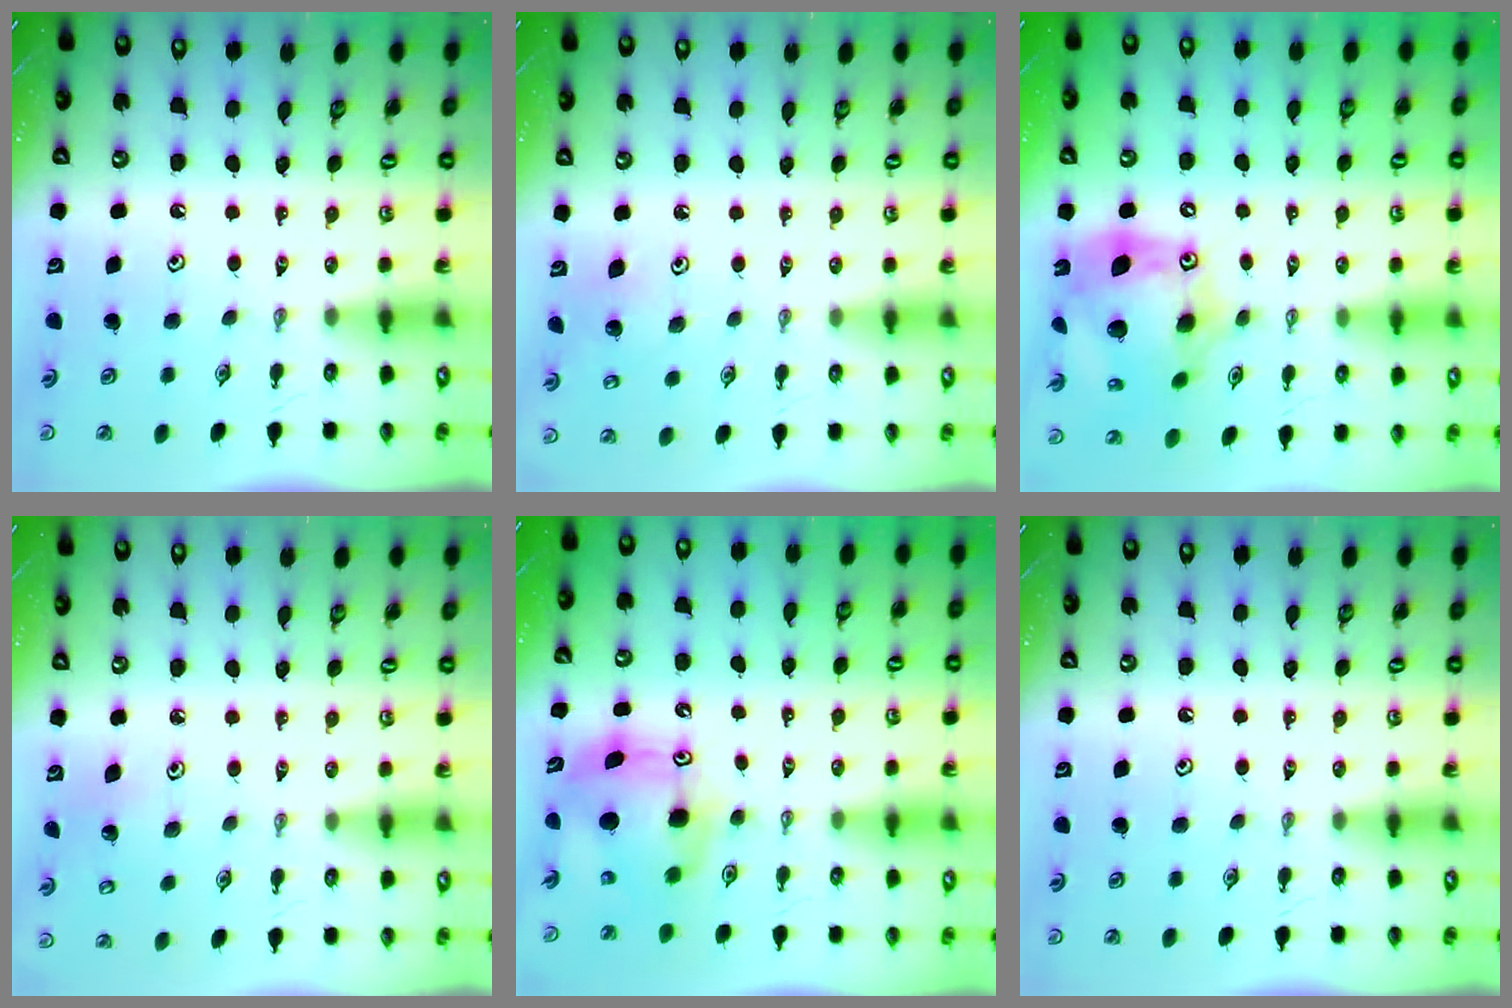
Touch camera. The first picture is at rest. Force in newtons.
{"total": 4.8, "press": 4.7, "slide": 0.4}
{"total": 18.4, "press": 18.3, "slide": 1.9}
{"total": 3.0, "press": 3.0, "slide": 0.2}
{"total": 9.8, "press": 9.8, "slide": 1.1}
{"total": 0.0}